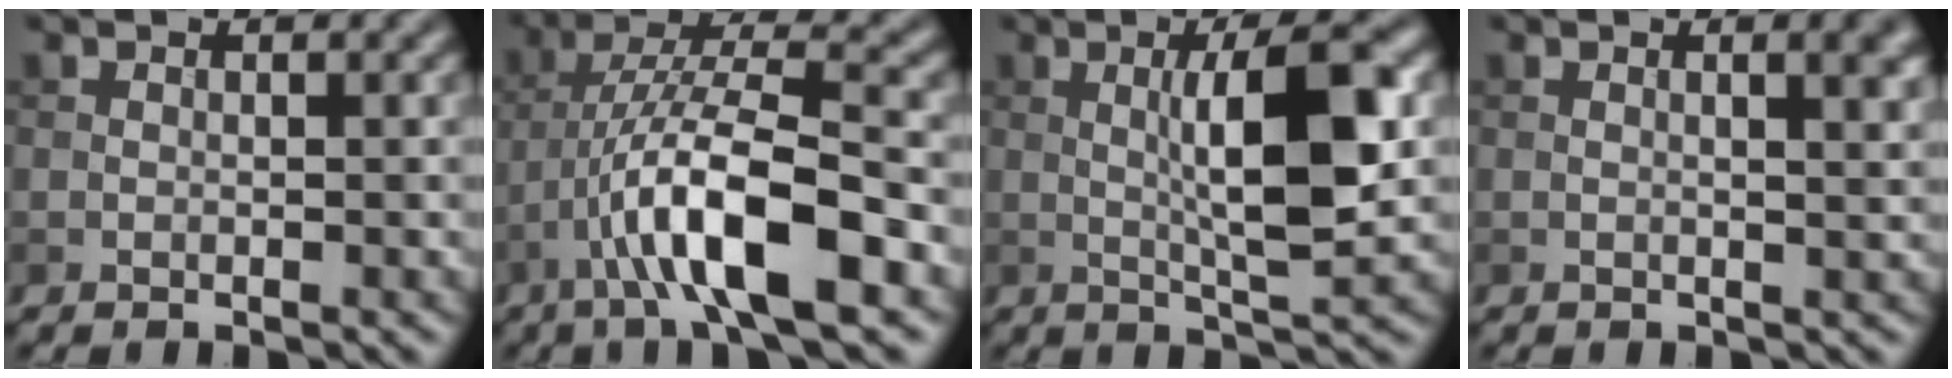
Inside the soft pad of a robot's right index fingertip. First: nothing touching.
{"total": 9.7, "force": [-4.2, 2.3, 8.4], "torque": [-0.147, 0.017, -0.079]}
{"total": 7.7, "force": [0.6, 1.7, 7.5], "torque": [-0.116, 0.005, 0.009]}
{"total": 4.1, "force": [1.0, 1.6, 3.6], "torque": [-0.026, 0.018, 0.001]}